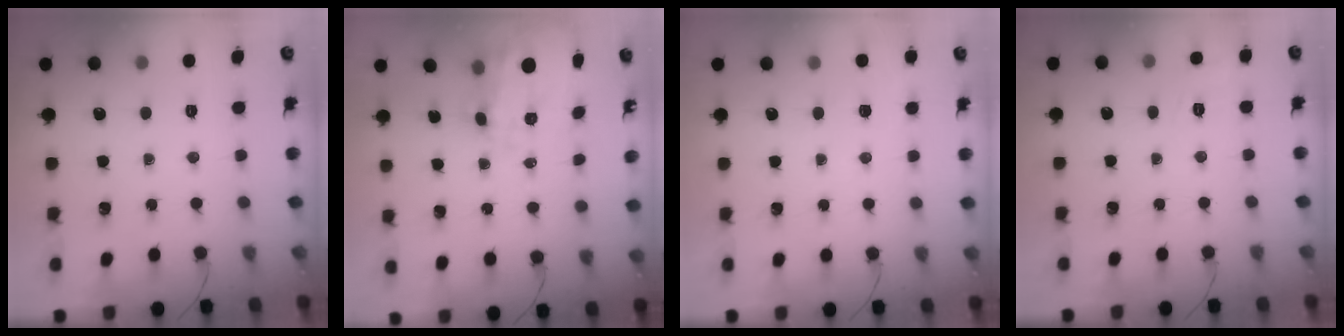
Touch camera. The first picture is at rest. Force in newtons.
{"total": 9.6, "press": 9.5, "slide": 1.6}
{"total": 3.6, "press": 3.3, "slide": 1.4}
{"total": 8.2, "press": 7.8, "slide": 2.3}